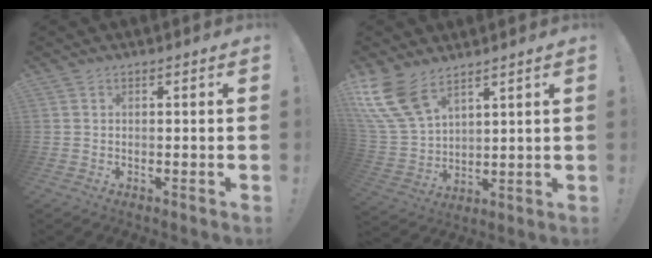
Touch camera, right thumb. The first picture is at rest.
{"total": 13.1, "force": [8.6, 6.5, 7.4], "torque": [-0.170, -0.045, 0.170]}